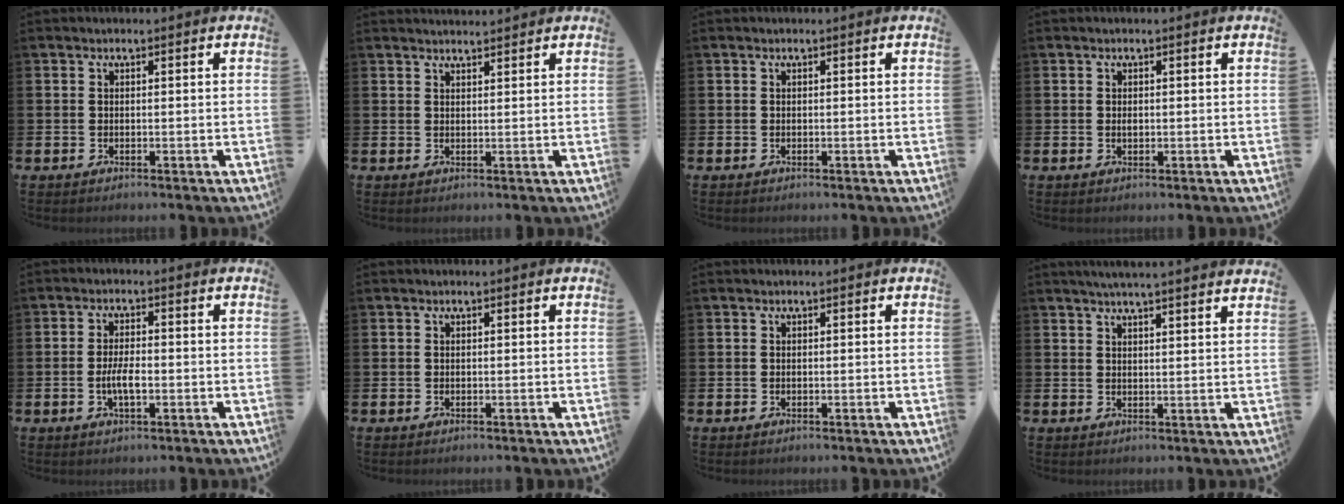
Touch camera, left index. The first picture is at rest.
{"total": 1.7, "force": [1.7, 0.1, 0.1], "torque": [0.007, -0.010, 0.029]}
{"total": 0.0}
{"total": 0.7, "force": [0.0, 0.4, 0.5], "torque": [-0.005, 0.000, -0.002]}
{"total": 3.6, "force": [-0.7, 1.3, 3.3], "torque": [-0.045, -0.003, -0.017]}
{"total": 0.0}
{"total": 0.0}
{"total": 3.8, "force": [3.7, -0.8, 0.7], "torque": [-0.016, -0.017, 0.065]}